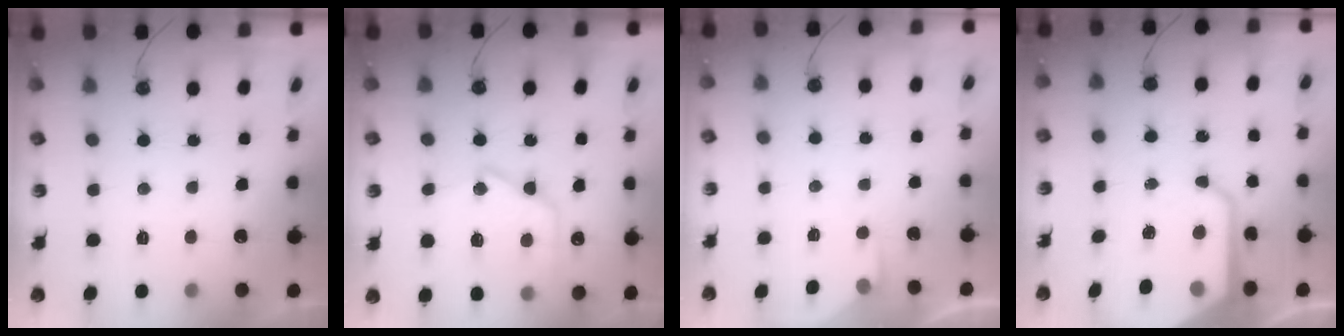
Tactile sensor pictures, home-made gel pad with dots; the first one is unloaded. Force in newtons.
{"total": 18.2, "press": 18.1, "slide": 1.8}
{"total": 1.9, "press": 1.9, "slide": 0.3}
{"total": 13.5, "press": 13.4, "slide": 1.0}